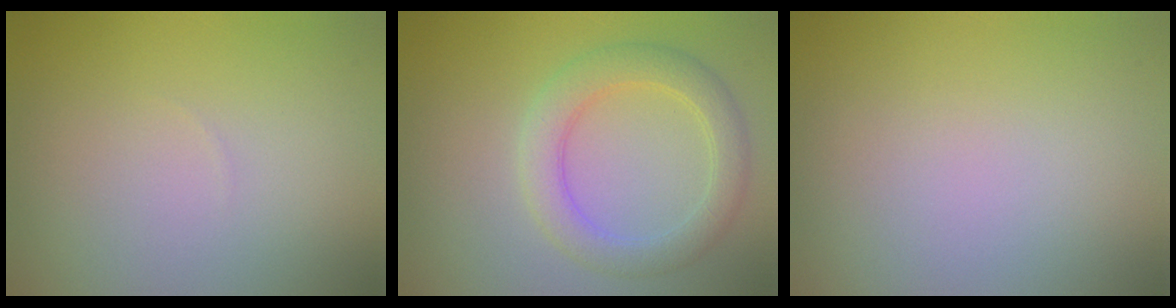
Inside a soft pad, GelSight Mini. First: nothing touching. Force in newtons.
{"total": 3.8, "press": 3.8, "slide": 0.1}
{"total": 0.0}